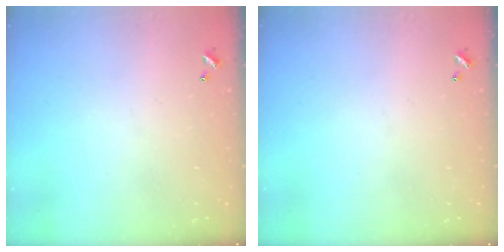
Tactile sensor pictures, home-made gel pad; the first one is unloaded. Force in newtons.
{"total": 0.0}